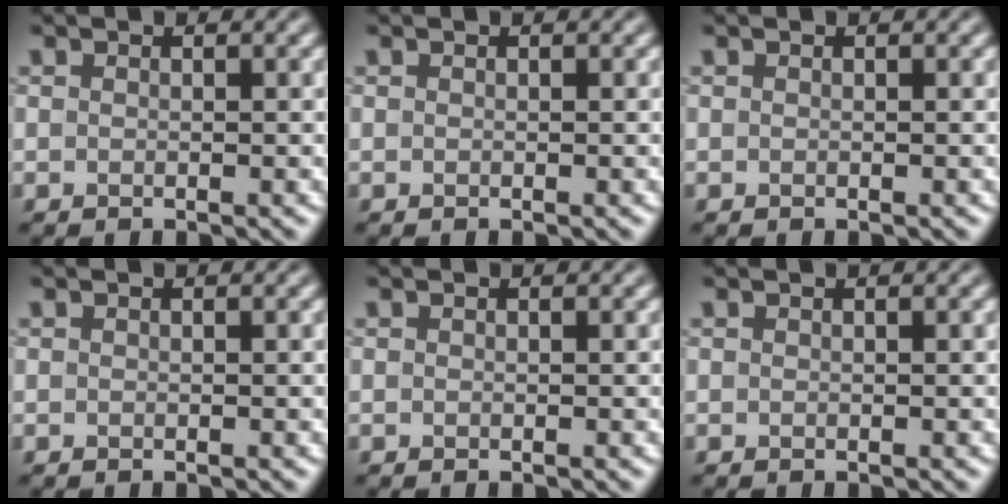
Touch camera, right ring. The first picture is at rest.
{"total": 0.0}
{"total": 0.0}
{"total": 0.0}
{"total": 0.0}
{"total": 0.0}